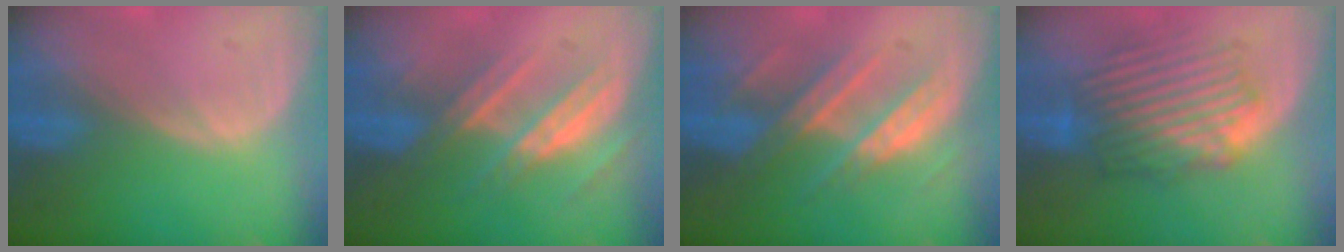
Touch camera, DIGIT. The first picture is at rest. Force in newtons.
{"total": 7.3, "press": 6.8, "slide": 2.8}
{"total": 8.4, "press": 7.7, "slide": 3.5}
{"total": 8.7, "press": 8.4, "slide": 2.1}